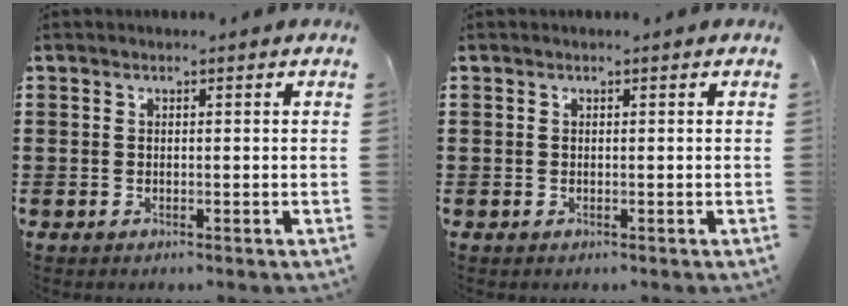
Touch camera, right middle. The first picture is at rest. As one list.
[{"total": 0.0}]